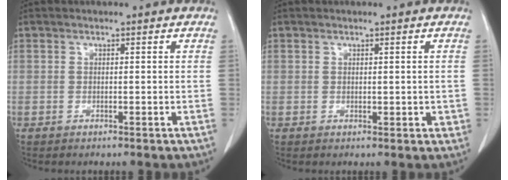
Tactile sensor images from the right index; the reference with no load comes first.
{"total": 1.5, "force": [0.1, 1.1, 1.0], "torque": [-0.009, 0.002, 0.004]}